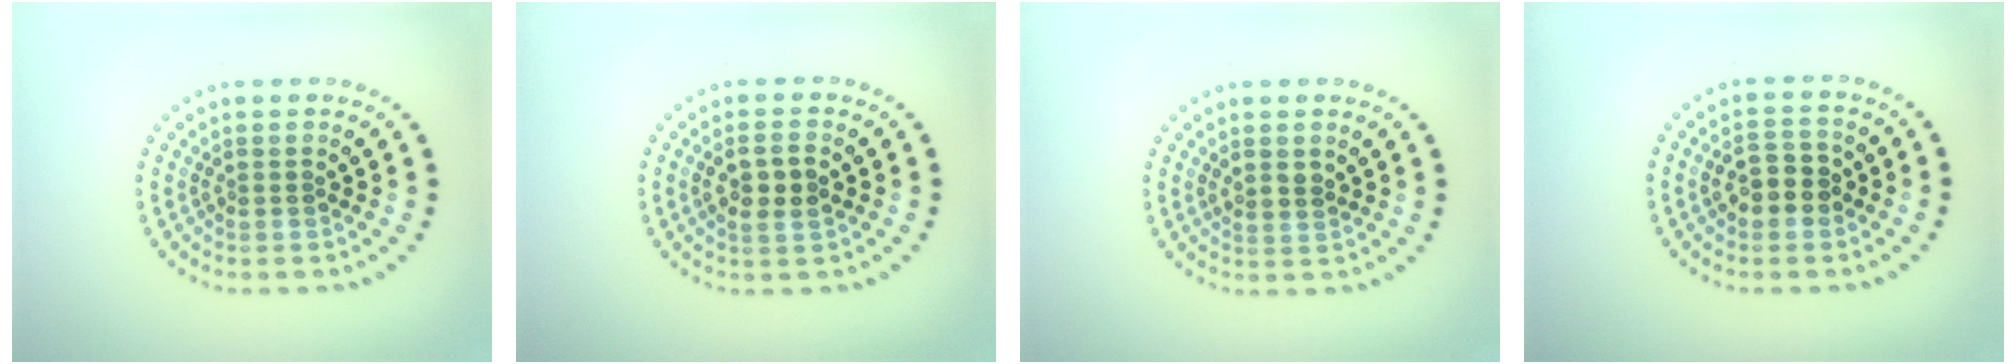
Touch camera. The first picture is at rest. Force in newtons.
{"total": 2.7, "press": 2.7, "slide": 0.6}
{"total": 1.1, "press": 0.9, "slide": 0.7}
{"total": 2.9, "press": 2.9, "slide": 0.4}